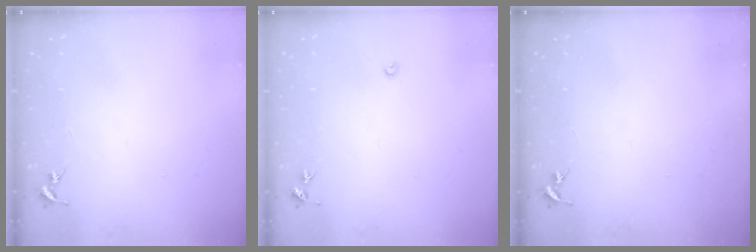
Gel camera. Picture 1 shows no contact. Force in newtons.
{"total": 4.1, "press": 4.1, "slide": 0.4}
{"total": 0.0}